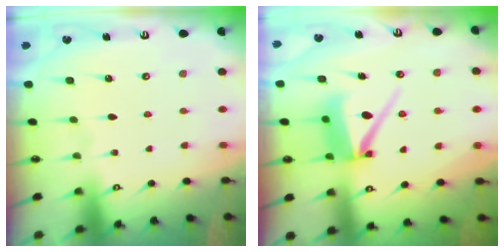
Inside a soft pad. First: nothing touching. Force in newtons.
{"total": 8.5, "press": 8.4, "slide": 1.0}